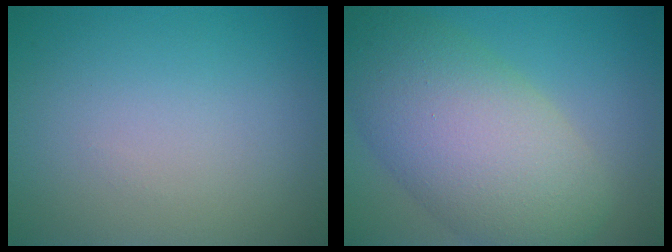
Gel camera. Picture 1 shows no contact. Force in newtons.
{"total": 10.4, "press": 10.4, "slide": 0.6}